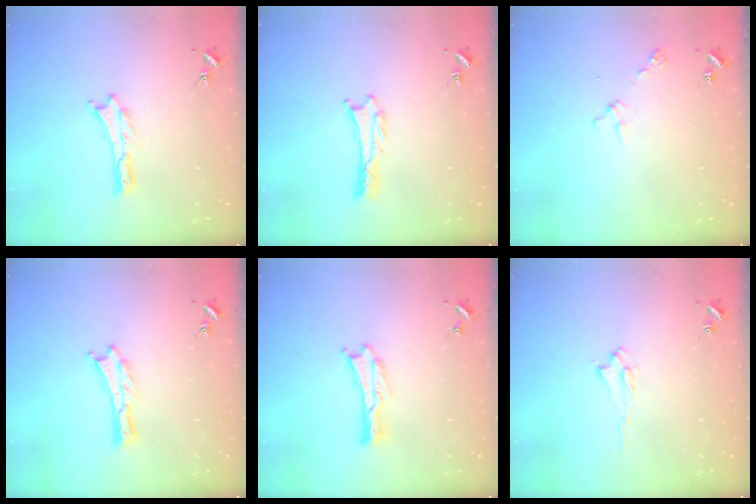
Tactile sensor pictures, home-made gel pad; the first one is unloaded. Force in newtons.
{"total": 0.6, "press": 0.6, "slide": 0.1}
{"total": 2.9, "press": 2.9, "slide": 0.2}
{"total": 0.0}
{"total": 0.0}
{"total": 1.9, "press": 1.8, "slide": 0.4}